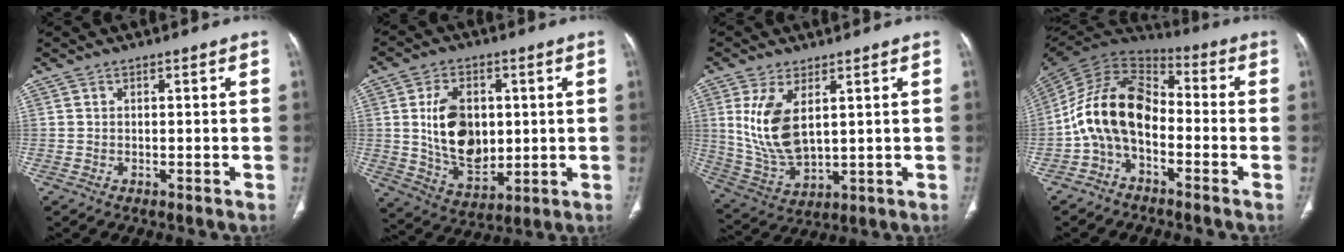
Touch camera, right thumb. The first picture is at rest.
{"total": 13.9, "force": [1.5, 9.2, 10.4], "torque": [-0.148, -0.016, 0.039]}
{"total": 11.8, "force": [3.4, 6.0, 9.6], "torque": [-0.191, -0.019, 0.084]}
{"total": 14.7, "force": [-3.3, 9.1, 11.0], "torque": [-0.202, 0.066, -0.073]}